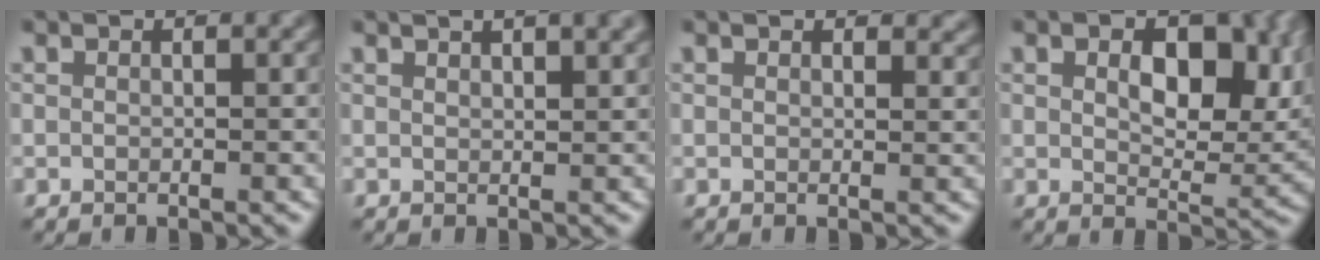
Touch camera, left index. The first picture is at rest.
{"total": 4.3, "force": [2.7, 1.5, 2.9], "torque": [-0.015, 0.016, 0.024]}
{"total": 1.4, "force": [1.2, 0.5, 0.6], "torque": [-0.006, -0.003, 0.018]}
{"total": 7.9, "force": [2.2, 4.6, 6.1], "torque": [-0.086, -0.008, 0.037]}